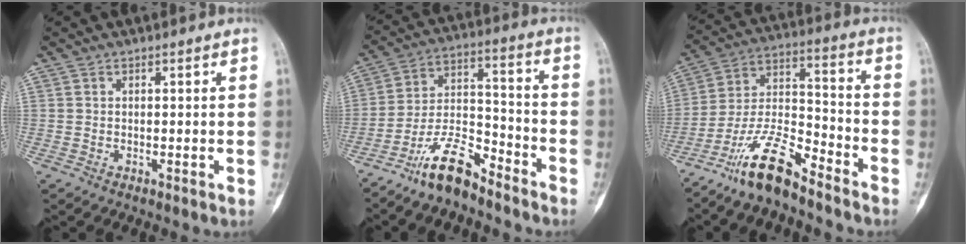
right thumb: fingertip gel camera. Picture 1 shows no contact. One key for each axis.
{"total": 11.1, "fx": -8.9, "fy": 3.4, "fz": 5.8, "tx": -0.105, "ty": 0.077, "tz": -0.173}
{"total": 13.2, "fx": -10.1, "fy": 3.3, "fz": 7.8, "tx": -0.149, "ty": 0.076, "tz": -0.196}